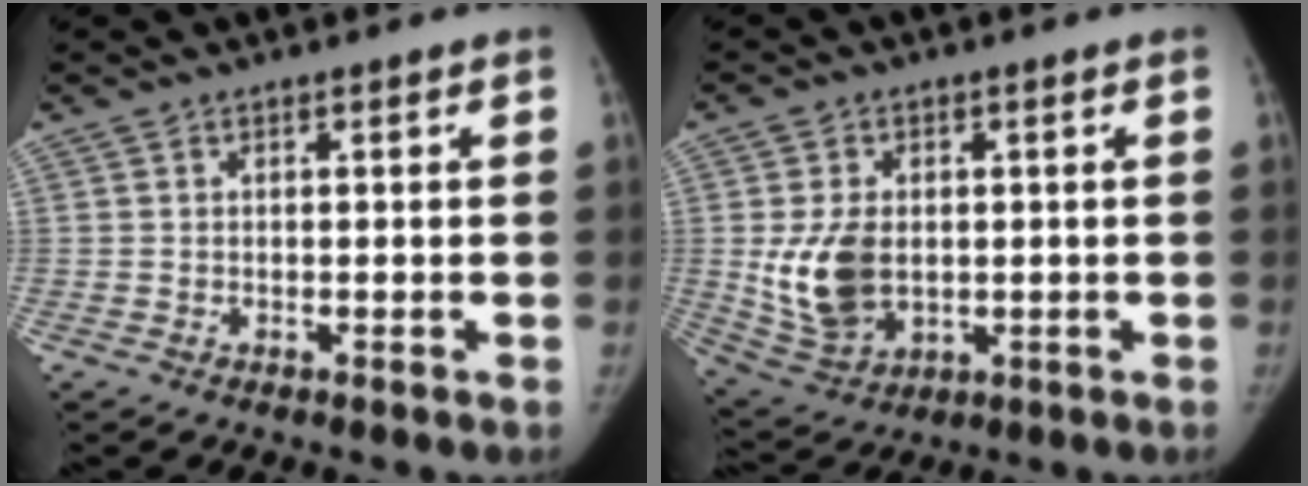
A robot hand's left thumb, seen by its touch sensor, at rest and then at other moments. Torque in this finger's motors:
{"motor_torque": [-0.71, 1.10, 0.97, -0.82, 0.11]}